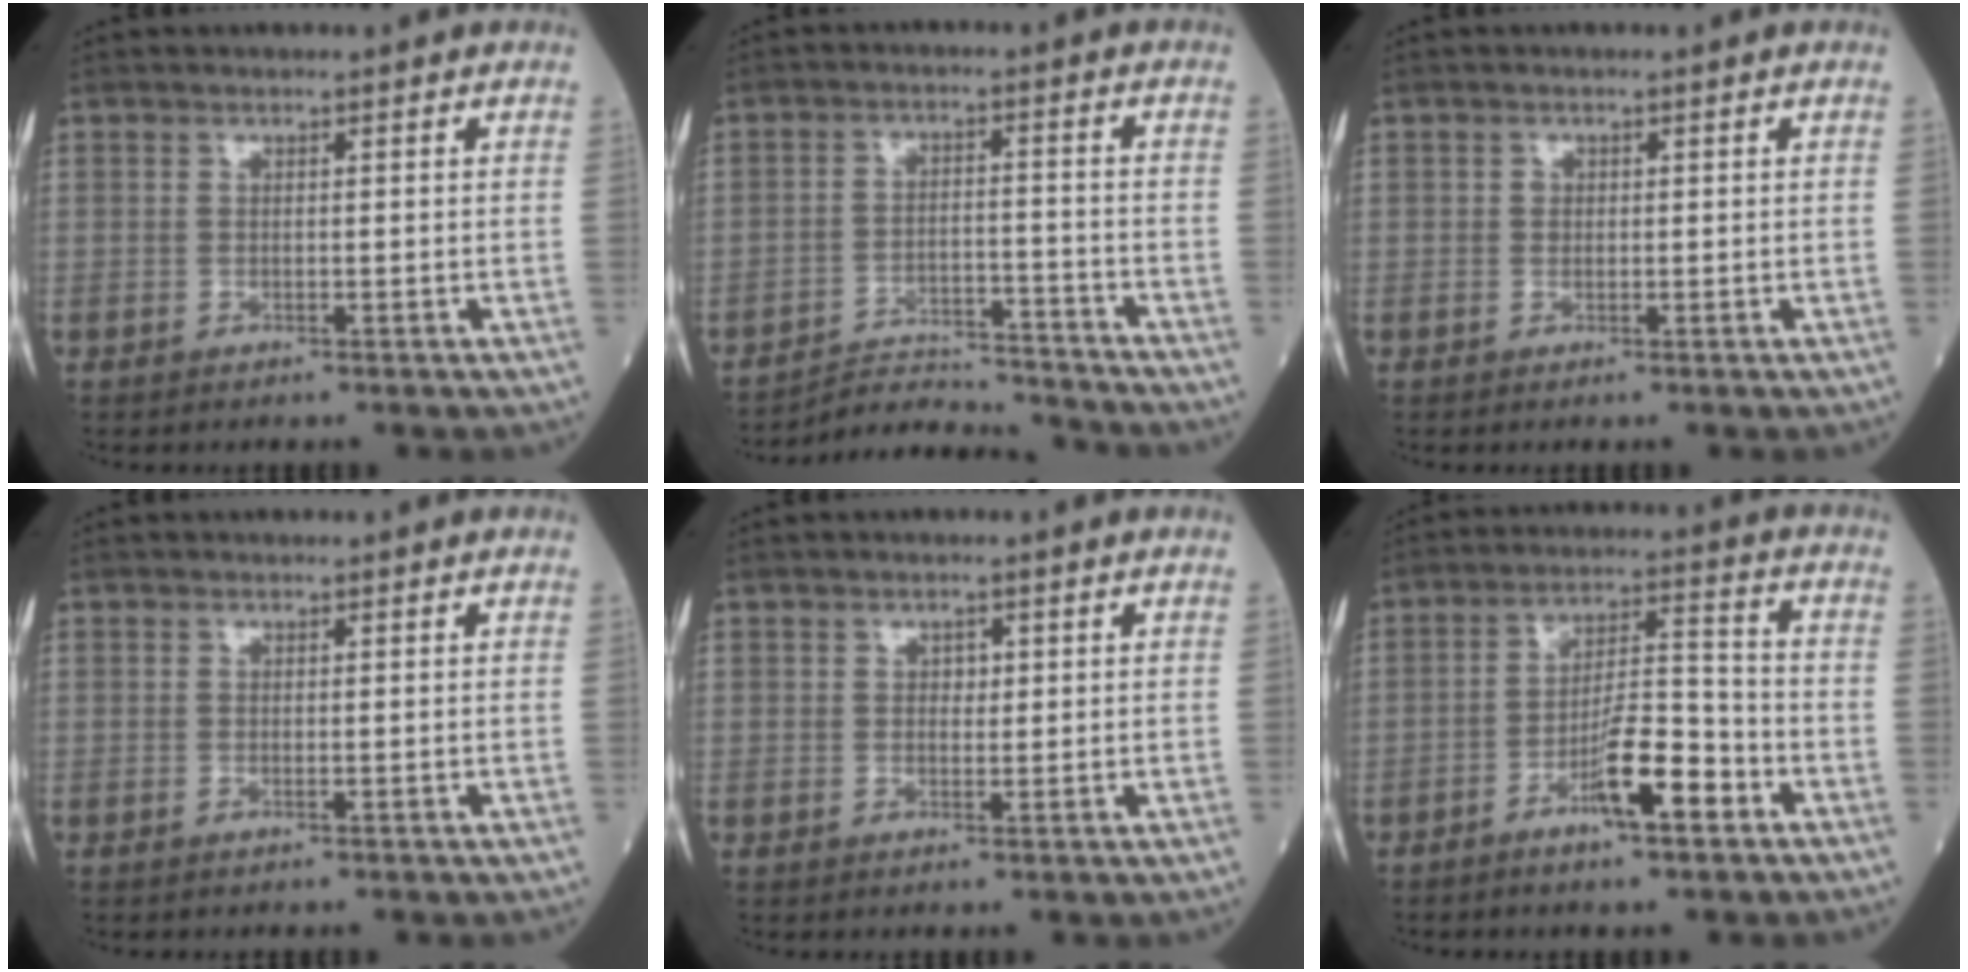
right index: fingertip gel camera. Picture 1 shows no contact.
{"total": 8.4, "force": [-8.3, -0.4, -0.6], "torque": [0.005, 0.012, -0.137]}
{"total": 0.6, "force": [0.2, 0.5, 0.2], "torque": [-0.002, 0.002, 0.004]}
{"total": 0.0}
{"total": 1.3, "force": [0.5, 0.9, 0.9], "torque": [-0.010, 0.000, 0.008]}
{"total": 9.0, "force": [-4.6, 1.6, 7.6], "torque": [-0.137, 0.006, -0.078]}